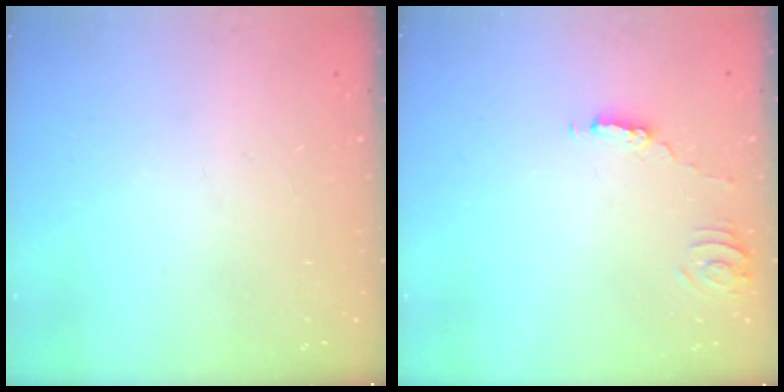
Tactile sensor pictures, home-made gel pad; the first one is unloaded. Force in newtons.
{"total": 2.5, "press": 2.5, "slide": 0.2}